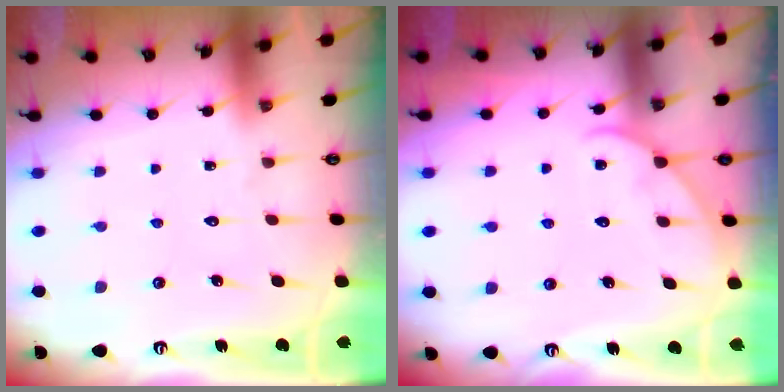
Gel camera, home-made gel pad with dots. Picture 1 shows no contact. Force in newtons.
{"total": 3.2, "press": 3.2, "slide": 0.4}